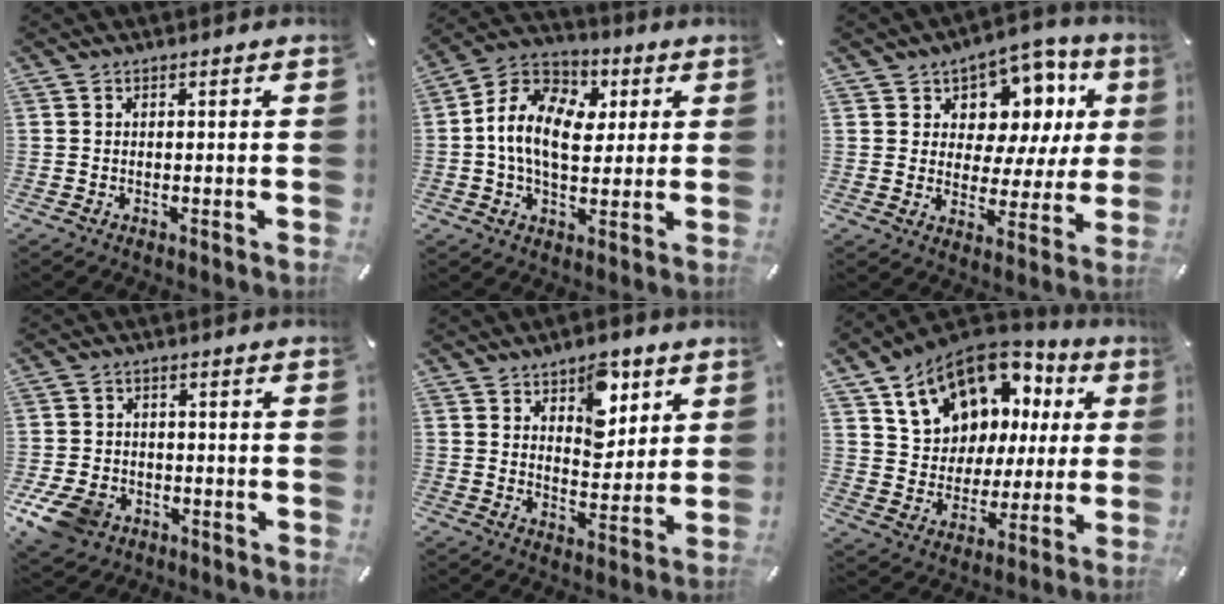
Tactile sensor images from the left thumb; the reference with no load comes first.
{"total": 14.2, "force": [1.1, 10.2, 9.9], "torque": [-0.221, 0.000, 0.017]}
{"total": 10.3, "force": [5.3, 7.8, 4.2], "torque": [-0.054, -0.049, 0.093]}
{"total": 8.9, "force": [-4.4, 6.5, 4.2], "torque": [-0.095, 0.026, -0.078]}
{"total": 9.6, "force": [5.3, 6.3, 5.0], "torque": [-0.054, -0.021, 0.089]}
{"total": 15.1, "force": [8.9, 10.6, 6.0], "torque": [-0.117, -0.055, 0.166]}